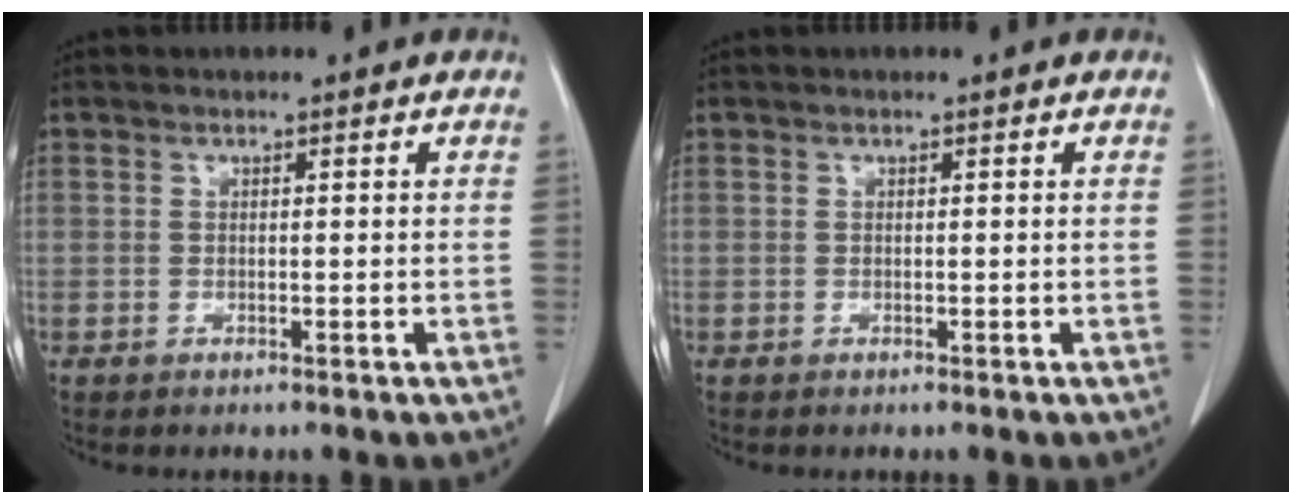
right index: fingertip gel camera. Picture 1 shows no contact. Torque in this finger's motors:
{"motor_torque": [0.00, 0.00, 0.00, 0.00]}